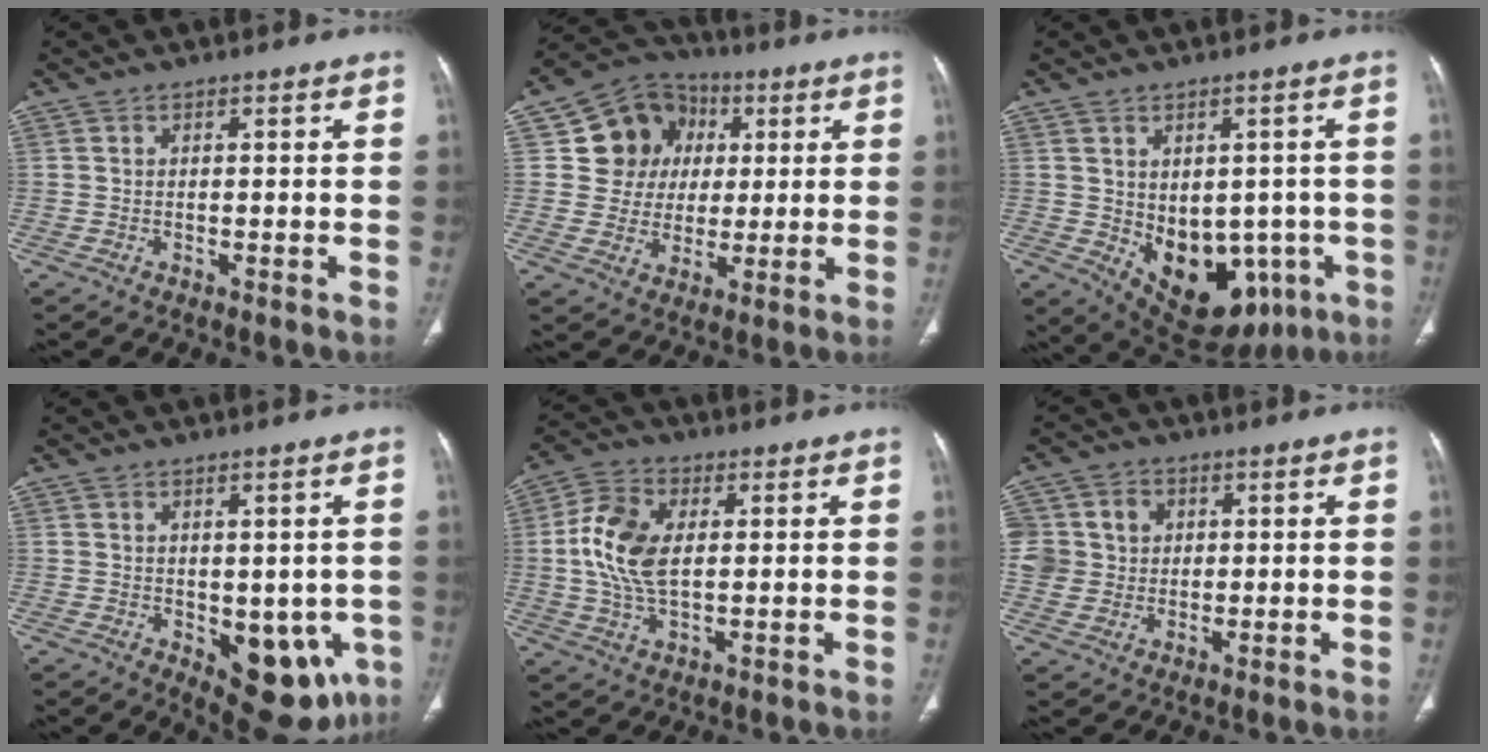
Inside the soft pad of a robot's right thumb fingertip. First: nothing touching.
{"total": 12.6, "force": [2.9, 11.6, 4.1], "torque": [-0.026, 0.009, 0.049]}
{"total": 15.2, "force": [-3.9, 10.3, 10.5], "torque": [-0.114, 0.005, -0.023]}
{"total": 11.6, "force": [-3.1, 6.2, 9.2], "torque": [-0.071, -0.008, -0.022]}
{"total": 11.1, "force": [1.4, 6.5, 8.9], "torque": [-0.184, 0.004, 0.025]}
{"total": 9.7, "force": [1.9, 8.9, 3.4], "torque": [-0.048, 0.012, 0.041]}